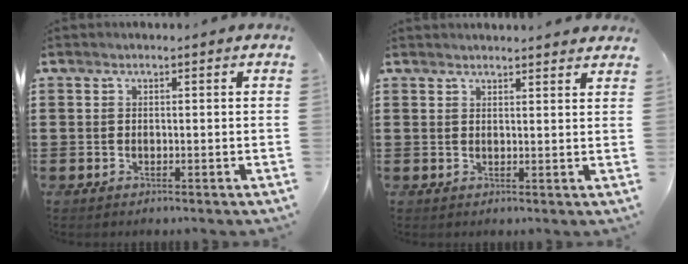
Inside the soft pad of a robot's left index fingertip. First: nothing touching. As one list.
[{"total": 1.9, "force": [1.9, -0.1, 0.2], "torque": [-0.008, -0.002, 0.037]}]